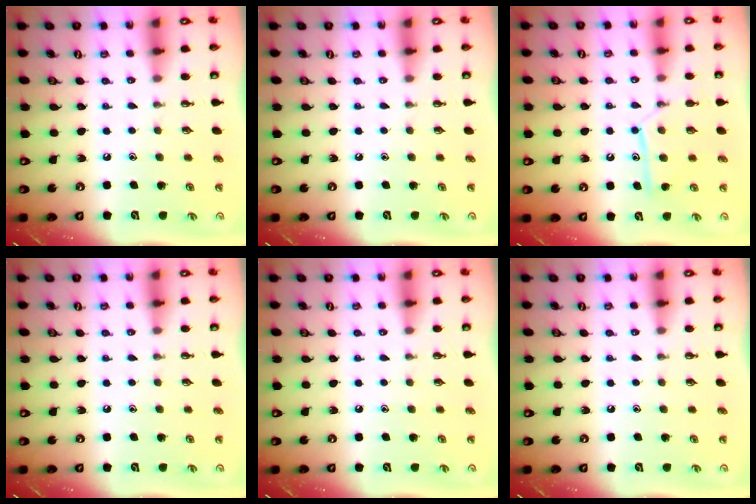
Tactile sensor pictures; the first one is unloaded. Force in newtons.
{"total": 0.0}
{"total": 10.4, "press": 10.4, "slide": 0.6}
{"total": 0.0}
{"total": 0.0}
{"total": 0.0}